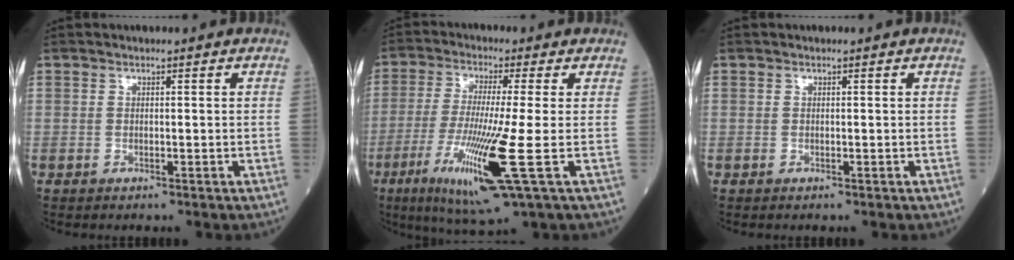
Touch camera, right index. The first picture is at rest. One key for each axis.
{"total": 13.6, "fx": -4.3, "fy": -0.7, "fz": 12.8, "tx": -0.265, "ty": -0.037, "tz": -0.078}
{"total": 0.0}